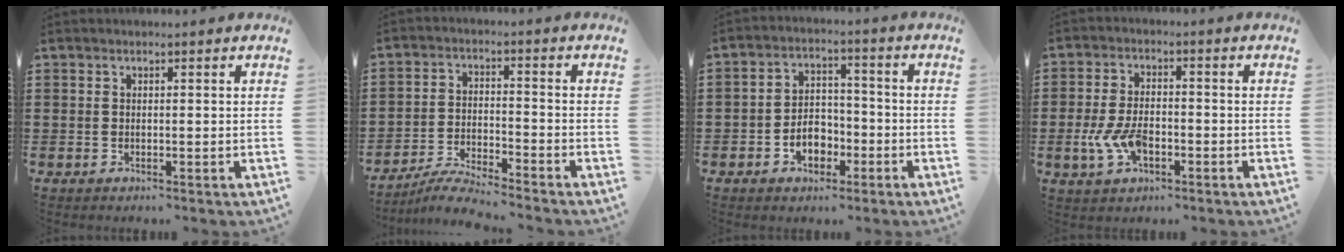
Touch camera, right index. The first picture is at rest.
{"total": 5.0, "force": [-4.8, -0.1, 1.4], "torque": [-0.038, -0.007, -0.096]}
{"total": 5.2, "force": [-2.3, 3.7, 2.9], "torque": [-0.039, 0.001, -0.046]}
{"total": 6.4, "force": [-2.0, 3.4, 5.0], "torque": [-0.120, -0.001, -0.041]}